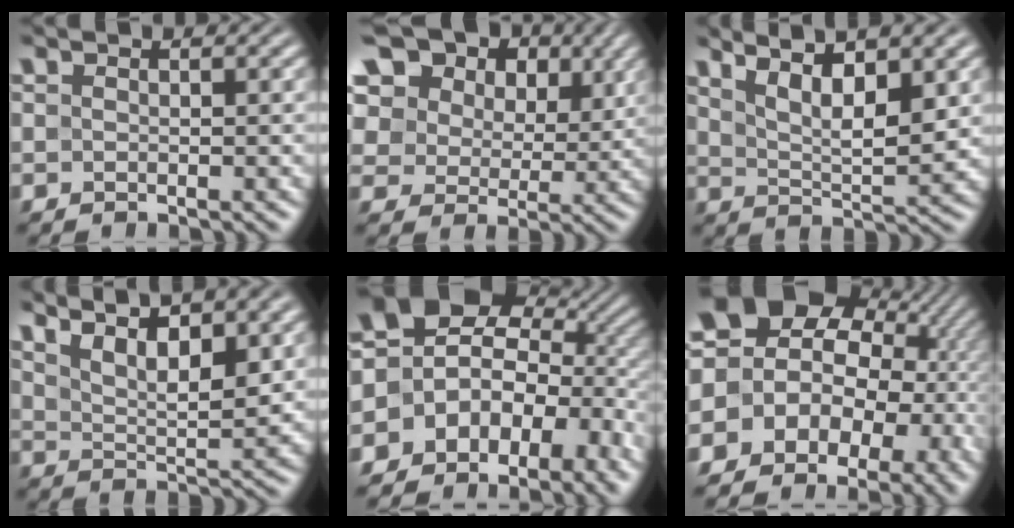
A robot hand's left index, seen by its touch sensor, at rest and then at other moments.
{"total": 14.1, "force": [7.9, 9.1, 7.3], "torque": [-0.157, 0.024, 0.150]}
{"total": 7.1, "force": [4.2, 2.2, 5.3], "torque": [-0.085, 0.009, 0.065]}
{"total": 7.7, "force": [4.9, 2.6, 5.3], "torque": [-0.079, 0.015, 0.069]}
{"total": 11.7, "force": [-2.0, 9.0, 7.3], "torque": [-0.134, -0.001, -0.023]}
{"total": 17.2, "force": [3.2, 13.6, 10.0], "torque": [-0.165, 0.014, 0.053]}